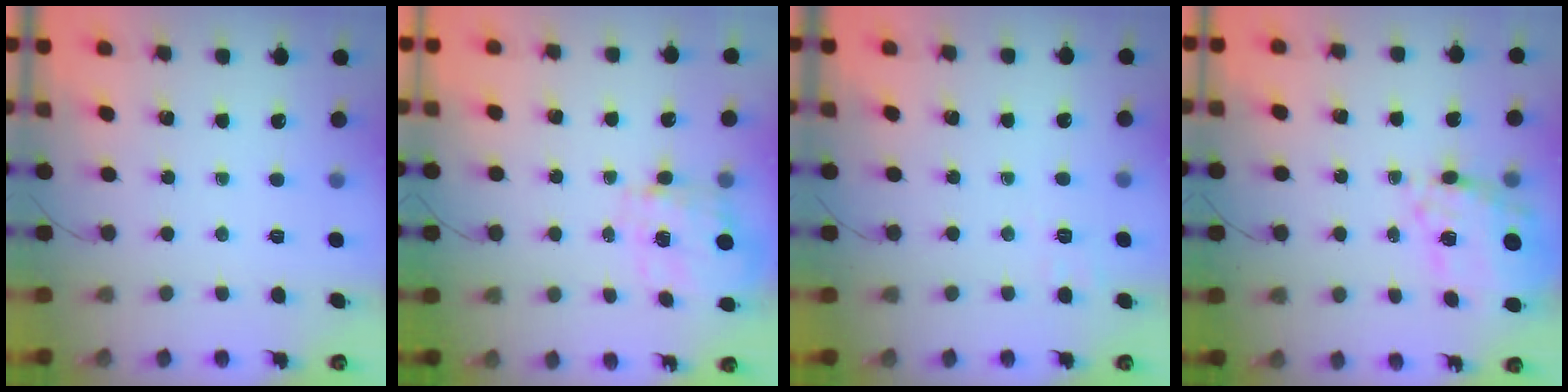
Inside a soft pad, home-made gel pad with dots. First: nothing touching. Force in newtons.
{"total": 3.6, "press": 3.5, "slide": 1.0}
{"total": 2.9, "press": 2.2, "slide": 1.9}
{"total": 11.6, "press": 10.9, "slide": 4.1}